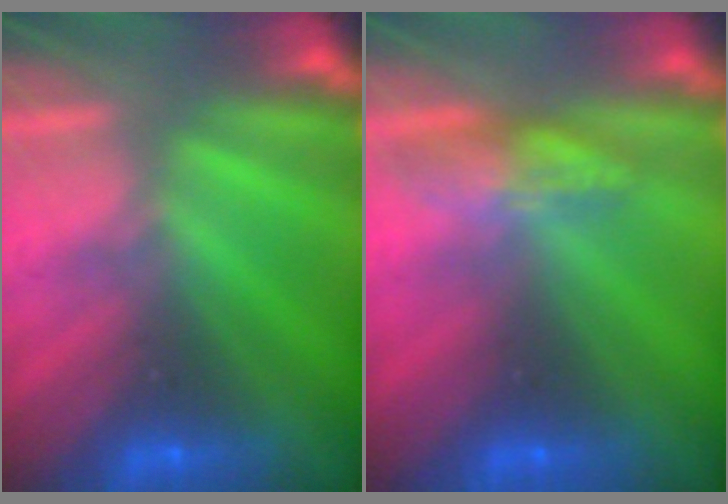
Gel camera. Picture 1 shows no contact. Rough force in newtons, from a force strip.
{"total": 2.4}